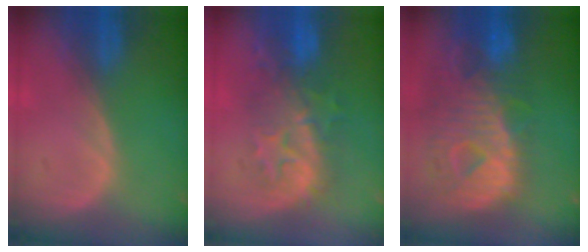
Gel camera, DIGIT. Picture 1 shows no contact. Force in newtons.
{"total": 9.1, "press": 8.6, "slide": 3.0}
{"total": 12.8, "press": 11.0, "slide": 6.6}